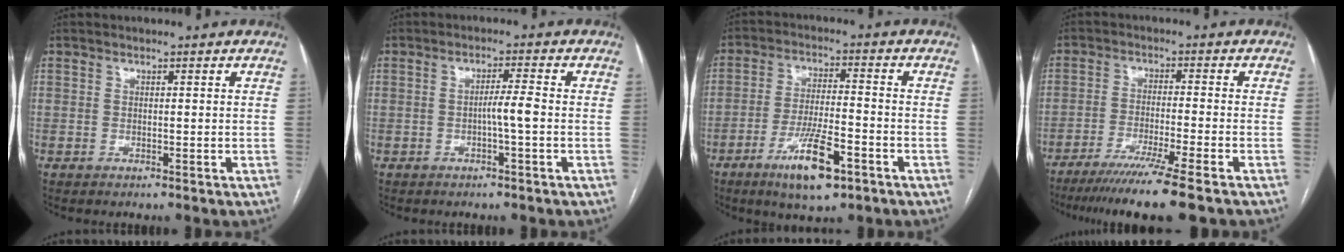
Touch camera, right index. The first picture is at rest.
{"total": 3.1, "force": [-0.6, -0.2, 3.0], "torque": [-0.049, 0.001, -0.012]}
{"total": 10.0, "force": [-5.4, 2.1, 8.2], "torque": [-0.156, -0.013, -0.089]}
{"total": 11.7, "force": [-8.9, -1.6, 7.4], "torque": [-0.103, -0.036, -0.139]}